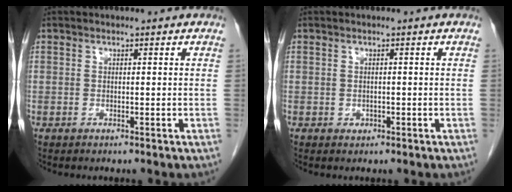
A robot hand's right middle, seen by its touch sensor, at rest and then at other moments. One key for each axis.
{"total": 0.6, "fx": -0.2, "fy": 0.6, "fz": 0.2, "tx": -0.005, "ty": 0.000, "tz": -0.001}